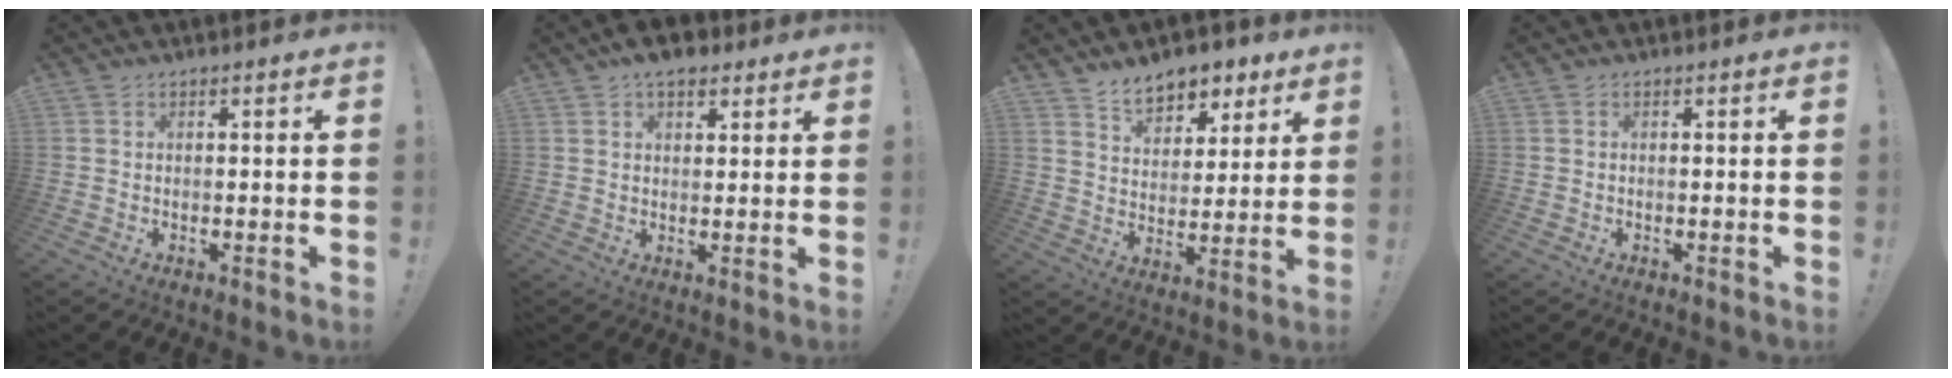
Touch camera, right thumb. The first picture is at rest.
{"total": 5.3, "force": [3.4, 3.1, 2.6], "torque": [-0.039, -0.010, 0.061]}
{"total": 10.0, "force": [7.4, 5.7, 3.5], "torque": [-0.052, -0.049, 0.141]}
{"total": 0.0}